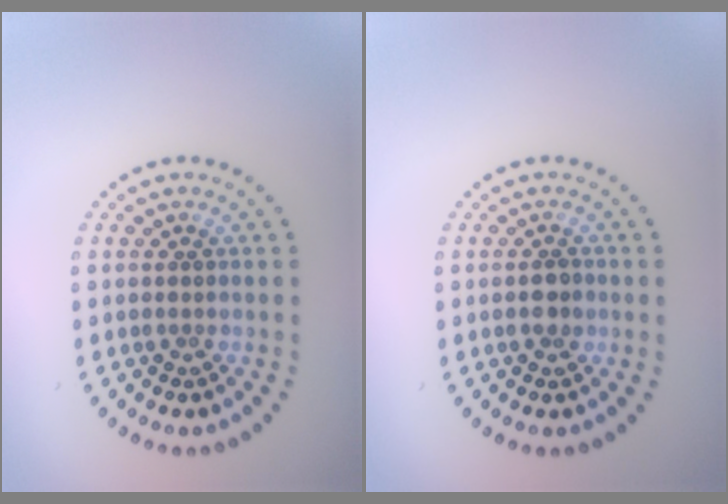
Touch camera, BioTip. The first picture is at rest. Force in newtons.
{"total": 1.4, "press": 1.4, "slide": 0.1}